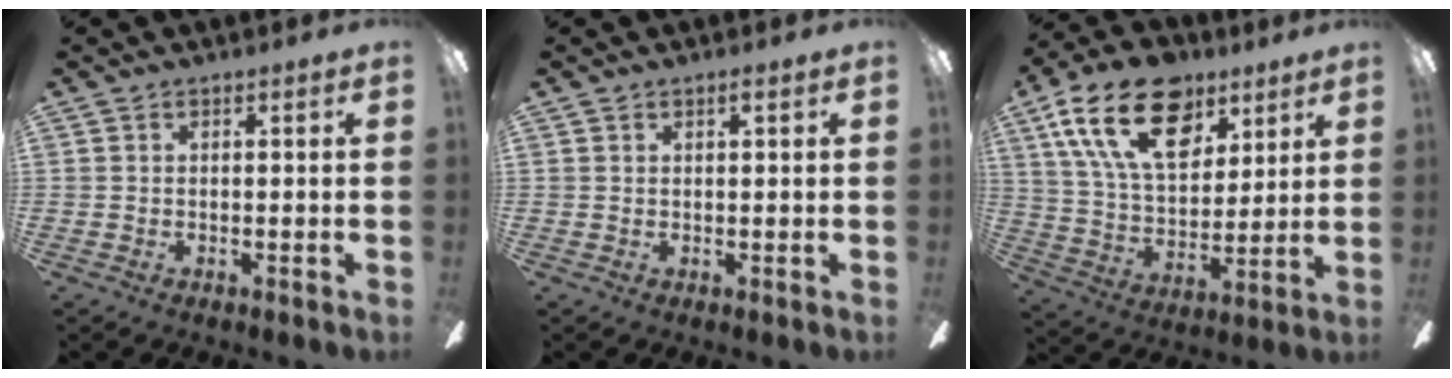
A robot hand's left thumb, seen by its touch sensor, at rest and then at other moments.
{"total": 1.1, "force": [0.9, 0.4, 0.5], "torque": [-0.003, -0.003, 0.014]}
{"total": 22.2, "force": [11.4, 13.0, 13.9], "torque": [-0.238, -0.039, 0.202]}